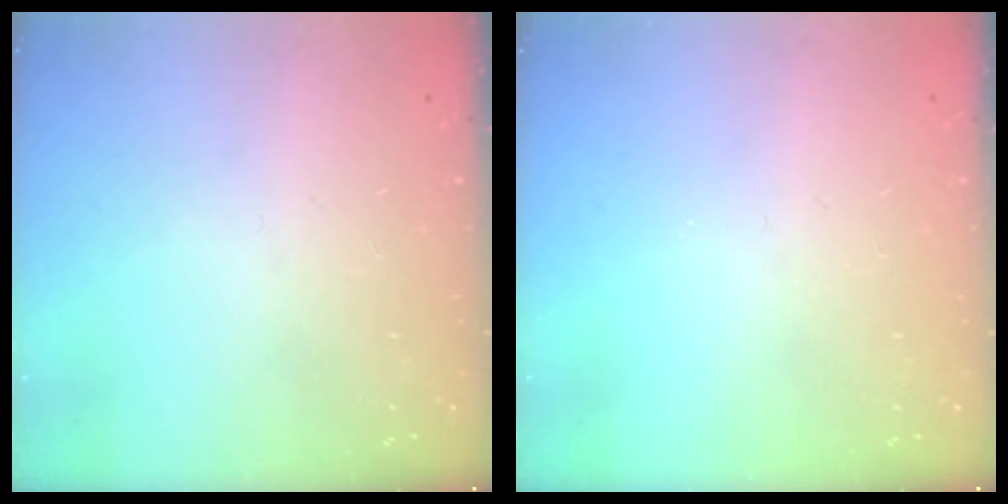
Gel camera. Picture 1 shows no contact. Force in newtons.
{"total": 0.0}